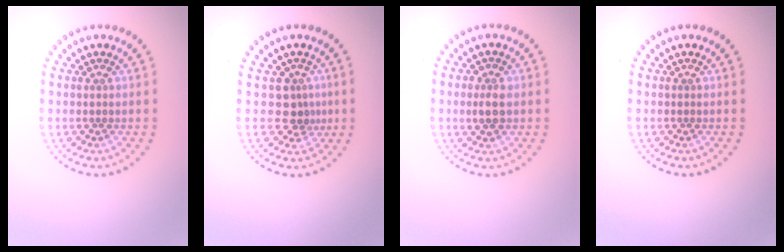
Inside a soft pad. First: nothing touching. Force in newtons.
{"total": 2.4, "press": 1.8, "slide": 1.6}
{"total": 2.1, "press": 2.1, "slide": 0.2}
{"total": 0.0}